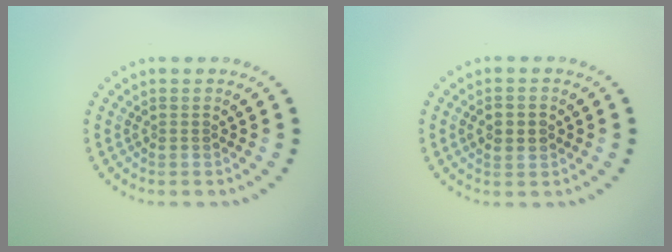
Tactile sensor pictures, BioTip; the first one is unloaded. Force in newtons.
{"total": 2.2, "press": 2.2, "slide": 0.3}